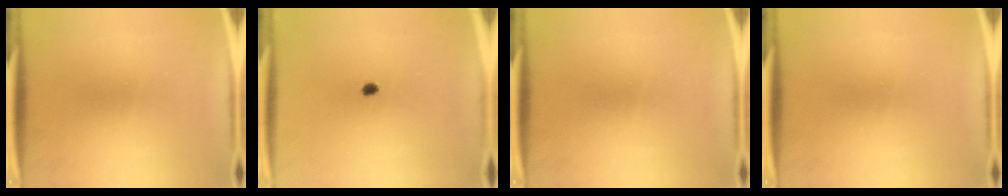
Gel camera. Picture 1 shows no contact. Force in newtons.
{"total": 1.5}
{"total": 0.0}
{"total": 0.0}